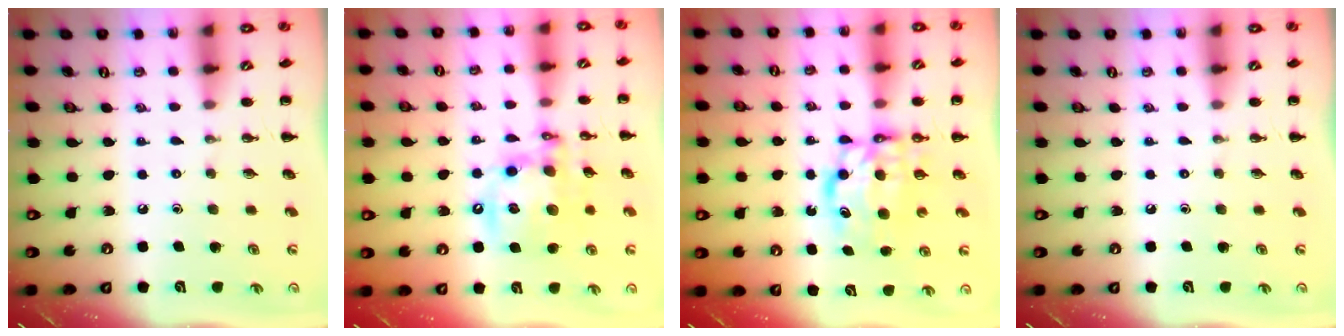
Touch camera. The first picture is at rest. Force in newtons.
{"total": 15.4, "press": 15.1, "slide": 3.1}
{"total": 7.1, "press": 7.0, "slide": 1.1}
{"total": 0.0}